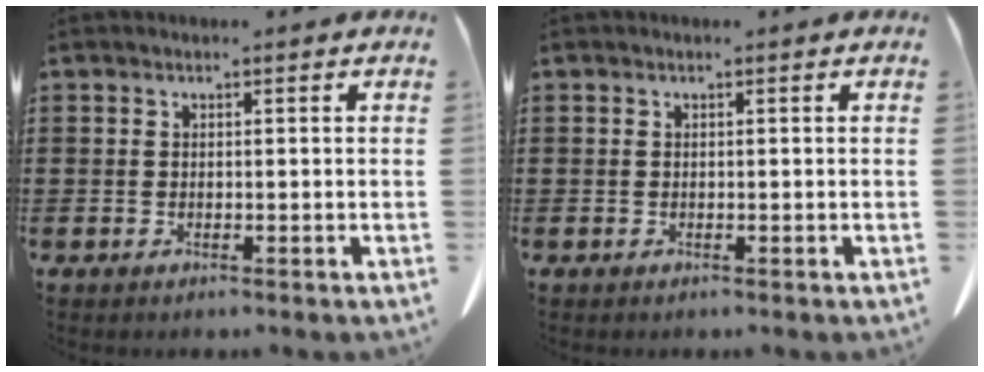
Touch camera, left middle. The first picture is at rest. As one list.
[{"total": 0.0}]